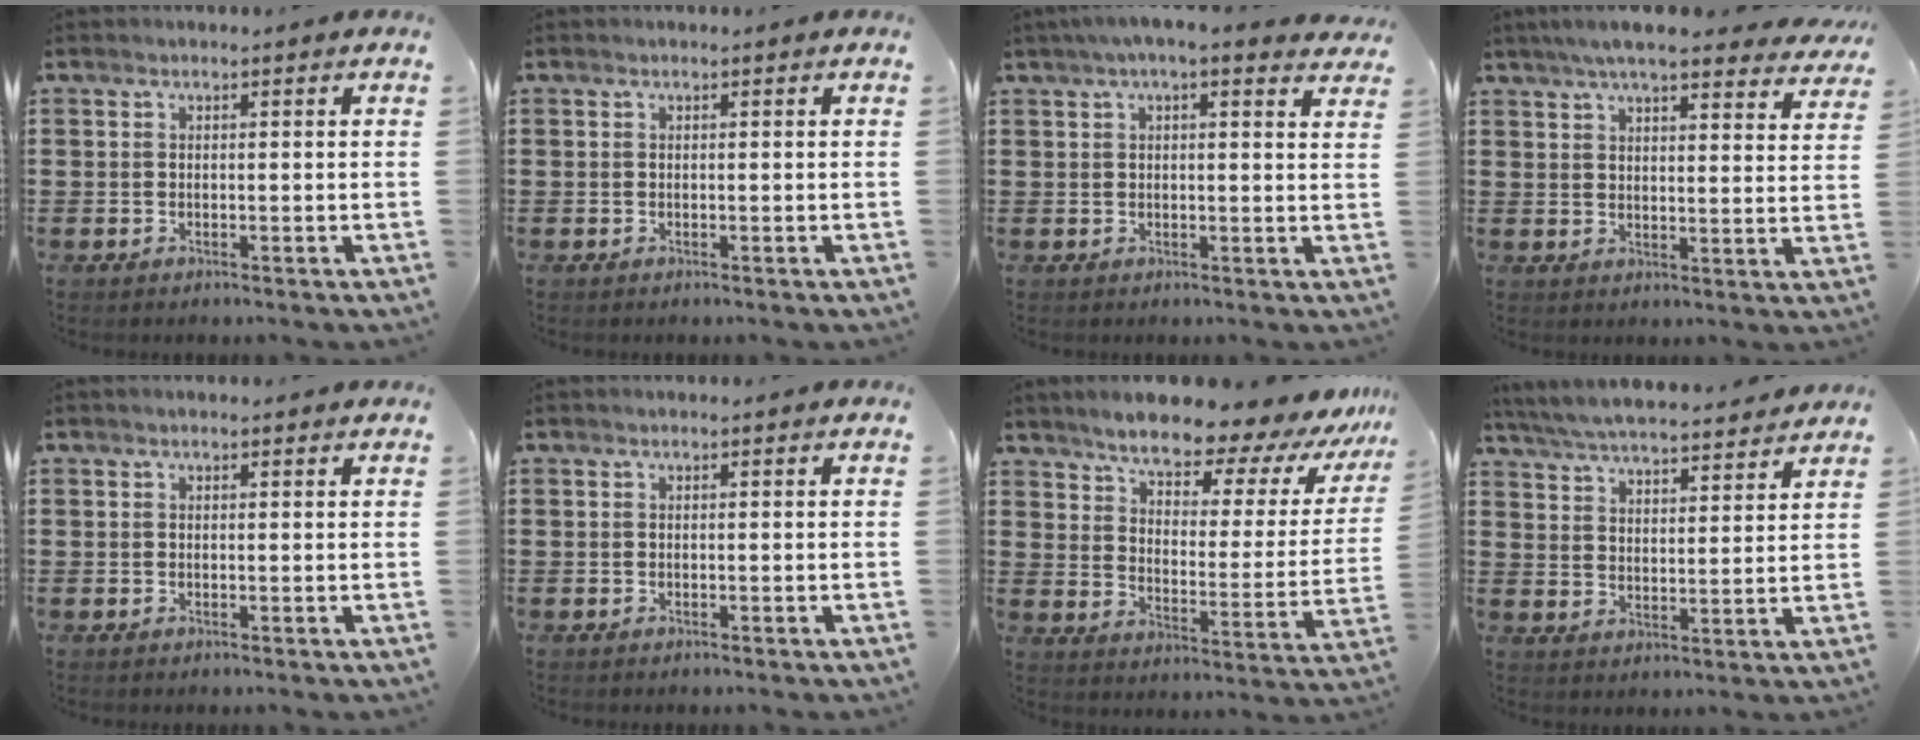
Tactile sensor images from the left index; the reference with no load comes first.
{"total": 0.0}
{"total": 3.9, "force": [3.0, 0.3, 2.5], "torque": [-0.056, 0.000, 0.052]}
{"total": 6.4, "force": [5.5, 0.4, 3.3], "torque": [-0.078, -0.012, 0.099]}
{"total": 0.6, "force": [0.3, 0.2, 0.4], "torque": [-0.009, 0.002, 0.007]}
{"total": 0.0}
{"total": 8.9, "force": [8.0, 1.8, 3.6], "torque": [-0.085, -0.058, 0.131]}
{"total": 5.6, "force": [5.4, 0.0, 1.2], "torque": [-0.048, -0.034, 0.093]}